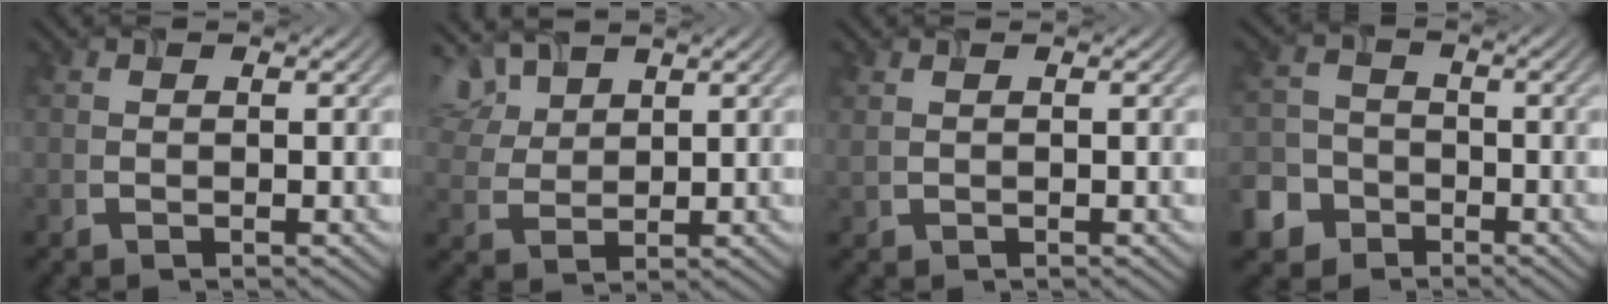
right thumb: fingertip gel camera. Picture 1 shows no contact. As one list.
[{"total": 5.8, "force": [4.3, 2.7, 2.7], "torque": [-0.072, 0.011, 0.090]}, {"total": 0.6, "force": [0.5, 0.1, 0.4], "torque": [-0.015, 0.002, 0.011]}, {"total": 6.2, "force": [-3.7, 4.5, 1.9], "torque": [-0.056, -0.008, -0.084]}]